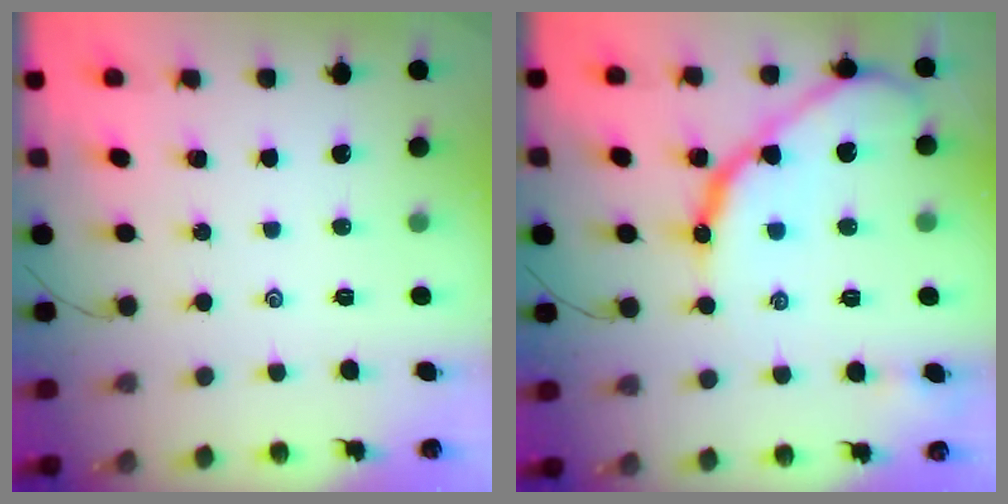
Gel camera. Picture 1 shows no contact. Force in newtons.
{"total": 14.8, "press": 14.7, "slide": 1.1}